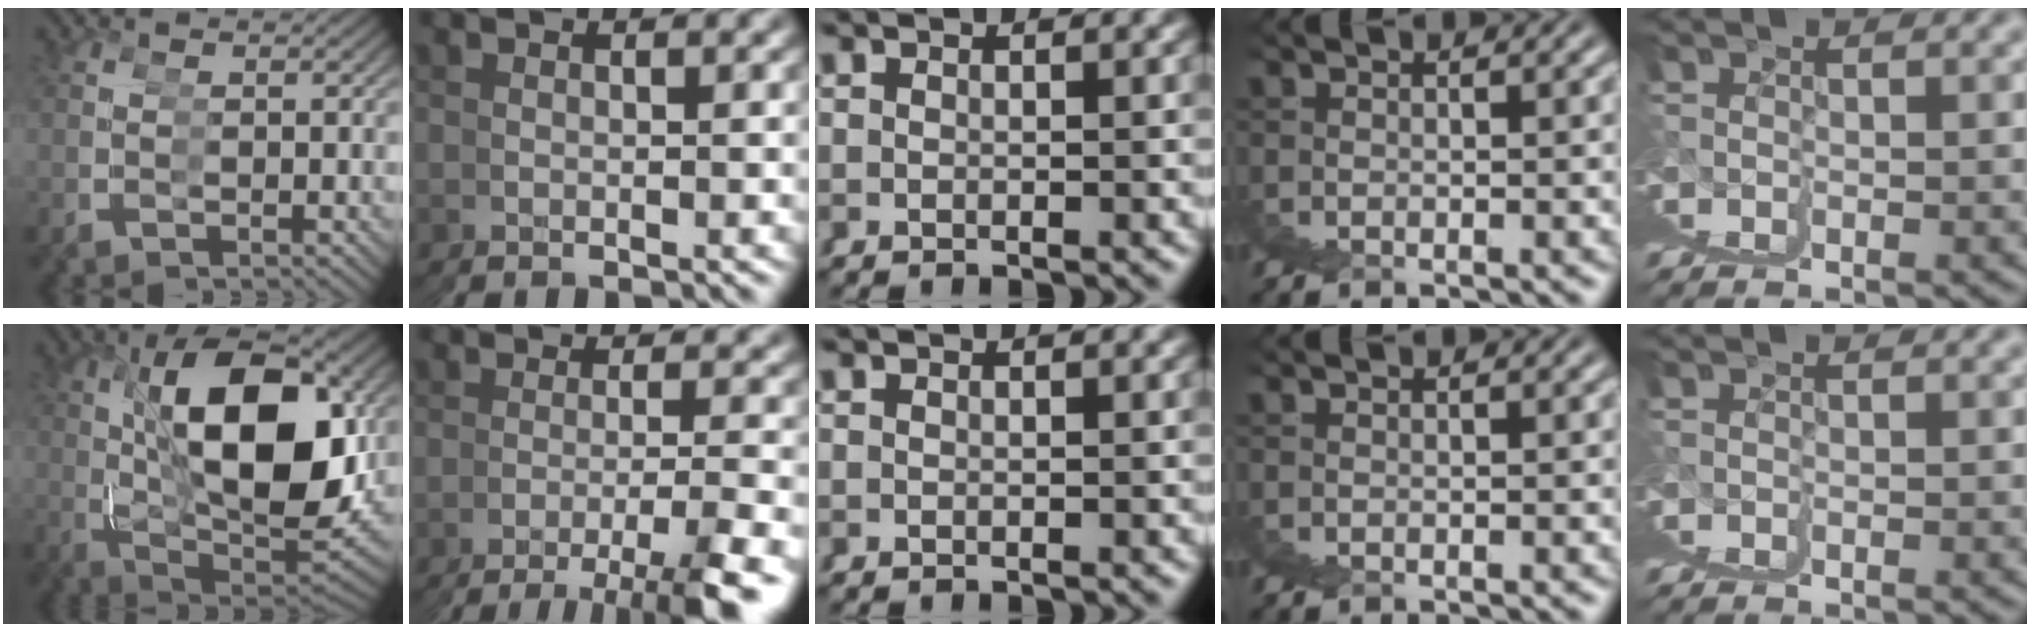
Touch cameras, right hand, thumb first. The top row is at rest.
{"thumb": {"total": 16.2, "force": [1.7, 8.1, 13.9], "torque": [-0.249, -0.007, 0.047]}, "index": {"total": 5.9, "force": [-3.9, -1.8, 4.0], "torque": [-0.049, 0.011, -0.069]}}